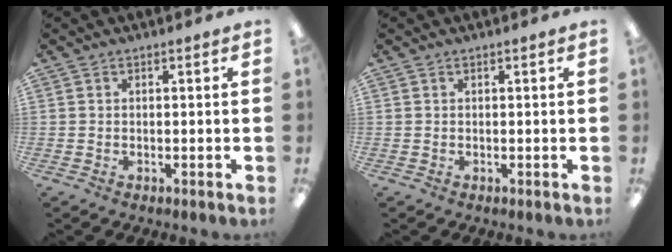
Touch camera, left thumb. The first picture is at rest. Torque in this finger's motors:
{"motor_torque": [-0.01, 0.03, 0.14, -0.14, 0.00]}